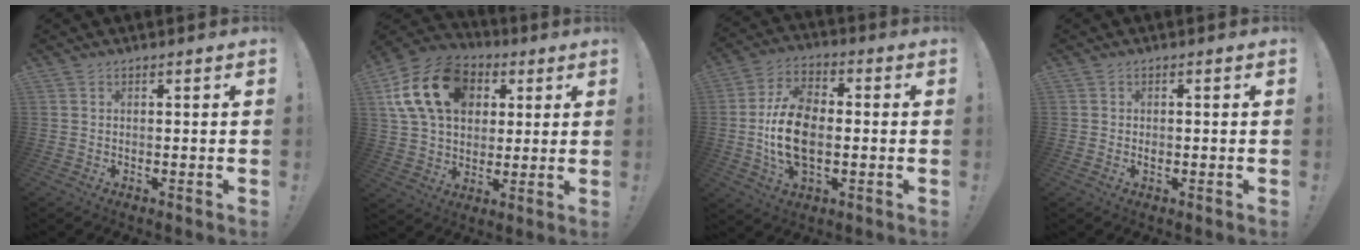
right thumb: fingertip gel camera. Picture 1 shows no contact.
{"total": 20.3, "force": [6.6, 14.7, 12.4], "torque": [-0.202, -0.011, 0.122]}
{"total": 15.0, "force": [-1.3, 9.4, 11.6], "torque": [-0.219, 0.003, -0.026]}
{"total": 0.7, "force": [0.0, 0.6, 0.4], "torque": [0.001, -0.001, -0.002]}